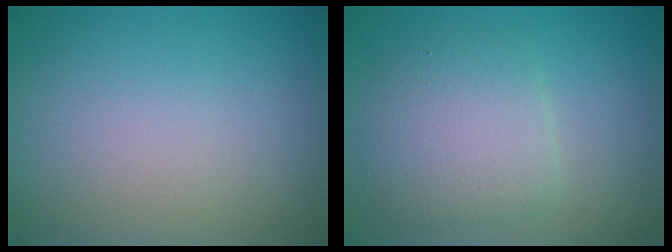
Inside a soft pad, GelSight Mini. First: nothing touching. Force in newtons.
{"total": 4.3, "press": 4.3, "slide": 0.1}